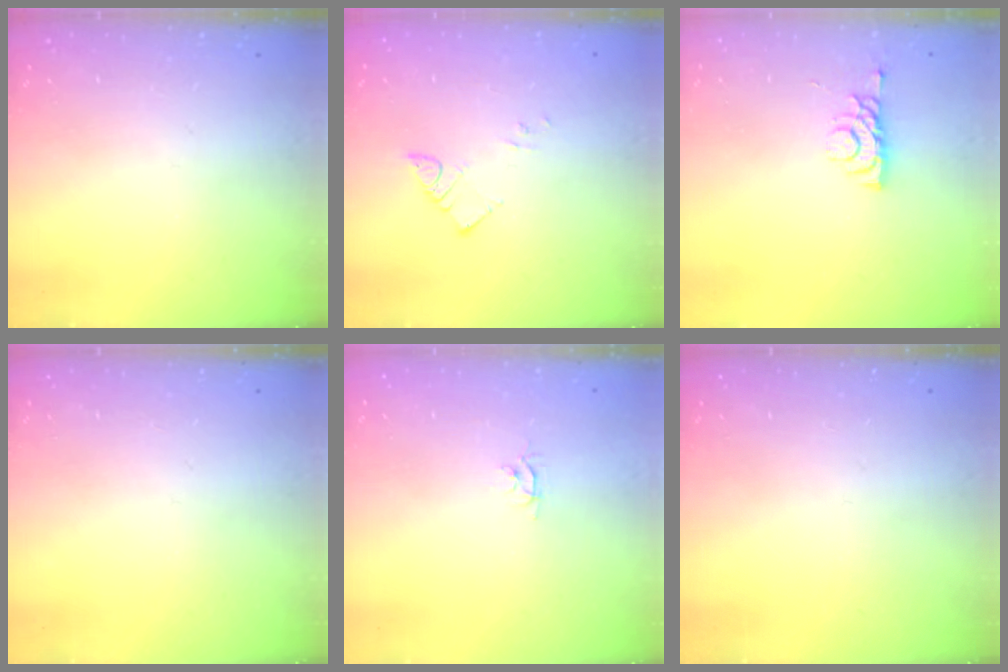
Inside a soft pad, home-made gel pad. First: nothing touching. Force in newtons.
{"total": 3.4, "press": 3.4, "slide": 0.3}
{"total": 3.7, "press": 3.7, "slide": 0.6}
{"total": 0.0}
{"total": 2.6, "press": 2.6, "slide": 0.3}
{"total": 0.0}